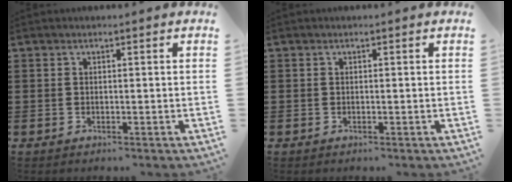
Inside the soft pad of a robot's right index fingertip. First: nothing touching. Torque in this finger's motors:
{"motor_torque": [0.15, 0.14, 0.00, 0.00]}